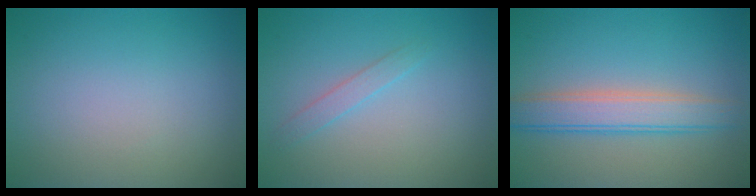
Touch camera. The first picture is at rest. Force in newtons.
{"total": 1.2, "press": 1.2, "slide": 0.1}
{"total": 3.6, "press": 3.6, "slide": 0.1}